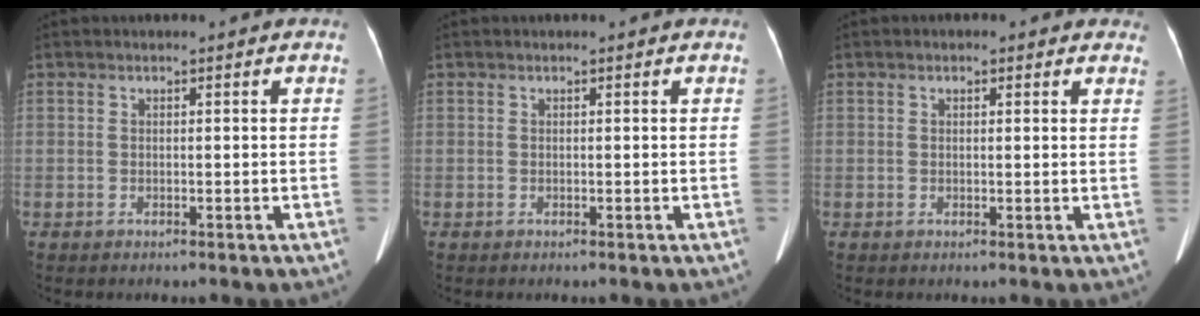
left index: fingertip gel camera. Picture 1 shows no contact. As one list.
[{"total": 0.0}, {"total": 2.8, "force": [1.8, 1.3, 1.6], "torque": [-0.011, 0.013, 0.018]}]